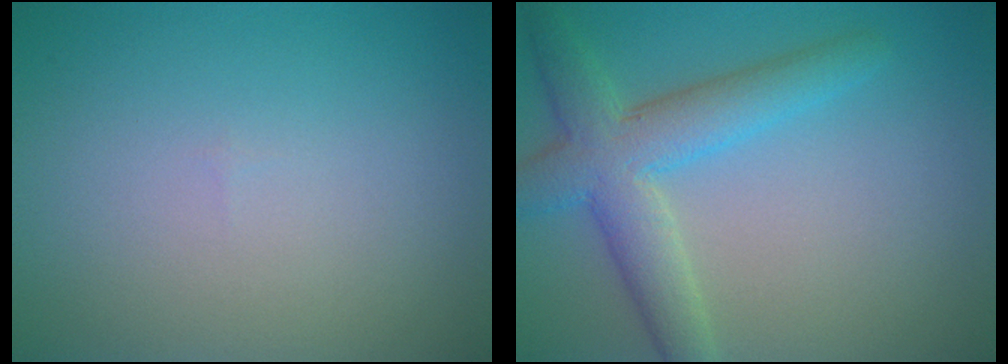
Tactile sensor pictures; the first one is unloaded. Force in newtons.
{"total": 5.5, "press": 5.5, "slide": 0.2}